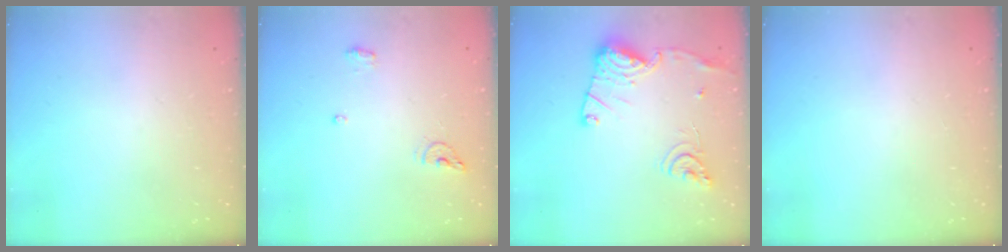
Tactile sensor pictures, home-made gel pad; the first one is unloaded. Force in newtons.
{"total": 6.2, "press": 6.0, "slide": 1.4}
{"total": 16.1, "press": 16.1, "slide": 1.6}
{"total": 0.0}